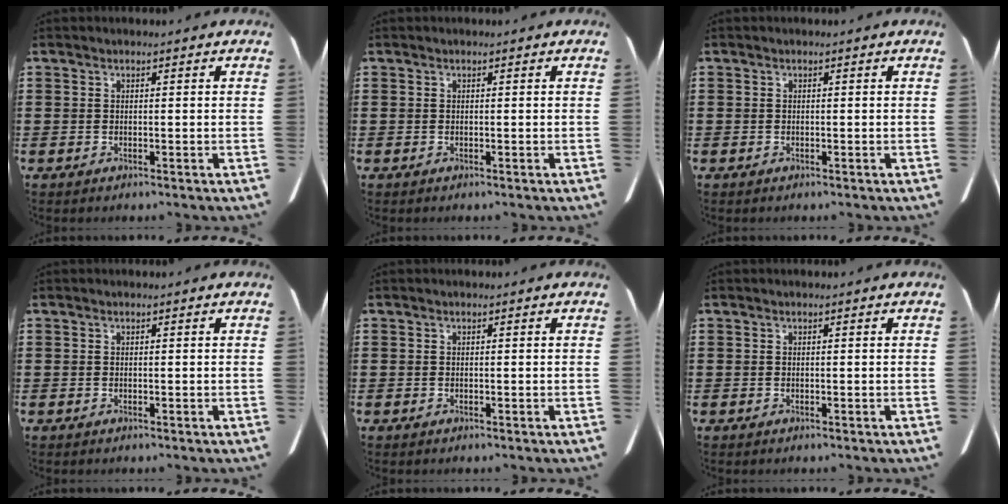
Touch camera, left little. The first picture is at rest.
{"total": 0.0}
{"total": 0.0}
{"total": 0.0}
{"total": 0.0}
{"total": 0.0}